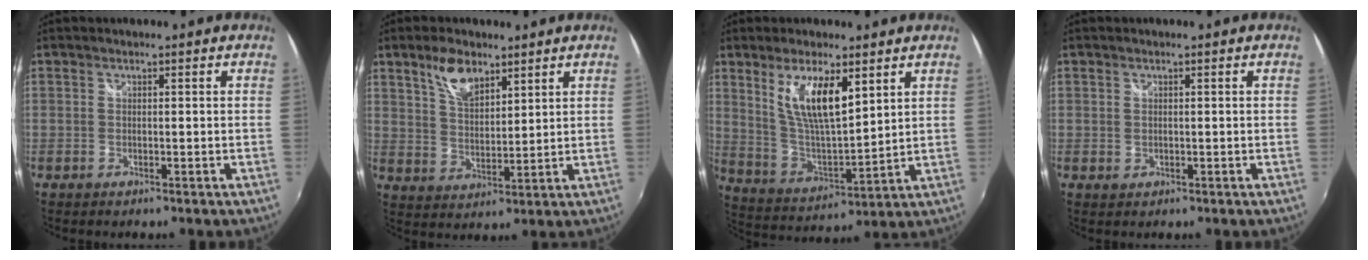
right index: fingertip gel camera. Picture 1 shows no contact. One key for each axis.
{"total": 7.7, "fx": 5.1, "fy": 3.7, "fz": 4.5, "tx": -0.079, "ty": 0.006, "tz": 0.096}
{"total": 12.3, "fx": 6.0, "fy": 3.8, "fz": 10.1, "tx": -0.183, "ty": -0.006, "tz": 0.125}
{"total": 0.9, "fx": 0.1, "fy": 0.7, "fz": 0.6, "tx": -0.011, "ty": -0.002, "tz": 0.001}